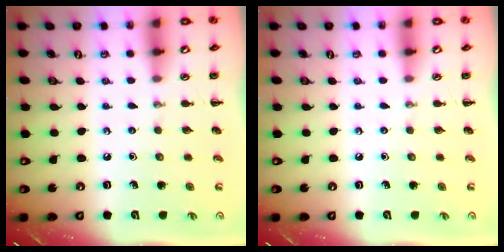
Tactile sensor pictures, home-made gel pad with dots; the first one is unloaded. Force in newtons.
{"total": 0.0}